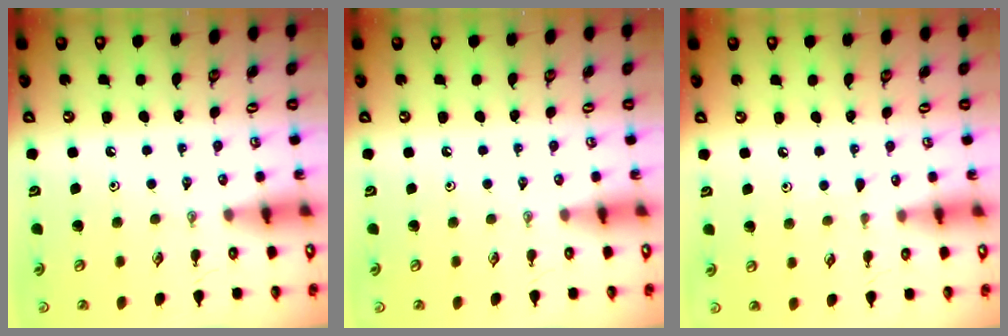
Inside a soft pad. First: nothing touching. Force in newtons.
{"total": 0.0}
{"total": 3.5, "press": 3.5, "slide": 0.4}